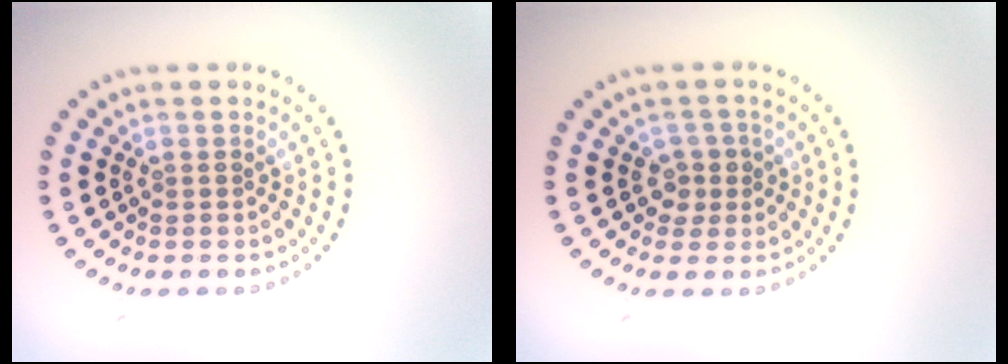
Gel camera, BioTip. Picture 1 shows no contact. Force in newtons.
{"total": 1.3, "press": 1.1, "slide": 0.7}